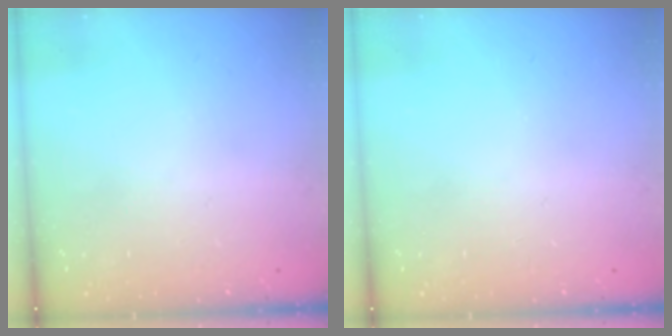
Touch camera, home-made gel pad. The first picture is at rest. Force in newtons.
{"total": 0.0}